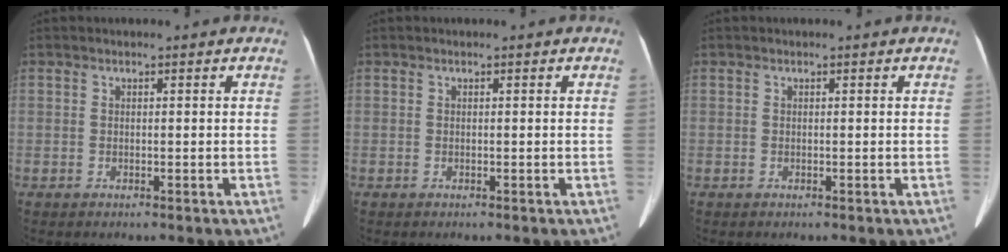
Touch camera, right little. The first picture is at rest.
{"total": 0.0}
{"total": 0.0}